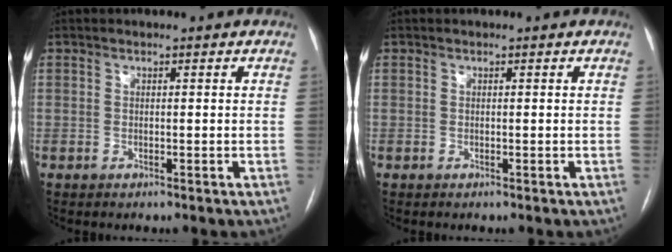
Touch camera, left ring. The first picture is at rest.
{"total": 0.0}